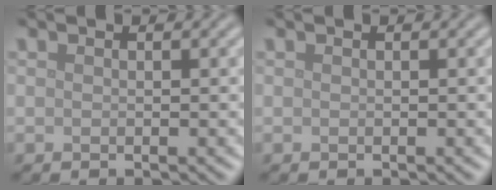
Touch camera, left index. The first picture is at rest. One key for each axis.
{"total": 0.0}